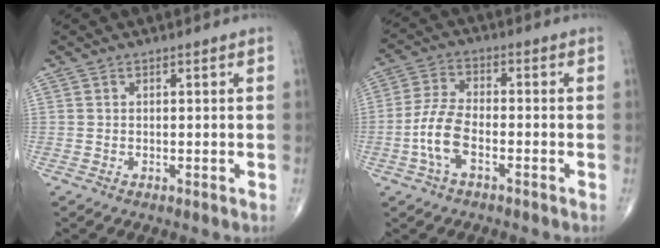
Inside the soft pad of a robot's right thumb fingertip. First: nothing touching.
{"total": 7.5, "force": [-2.7, 3.5, 6.1], "torque": [-0.136, 0.023, -0.055]}